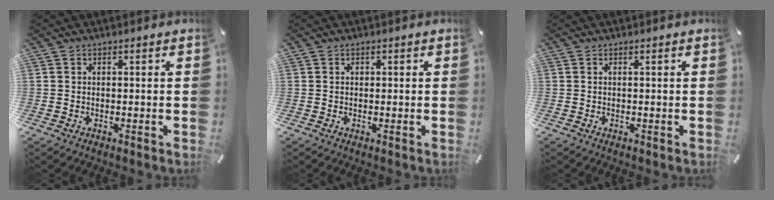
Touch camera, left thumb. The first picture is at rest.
{"total": 0.6, "force": [0.0, 0.6, -0.1], "torque": [0.001, 0.005, -0.001]}
{"total": 0.0}